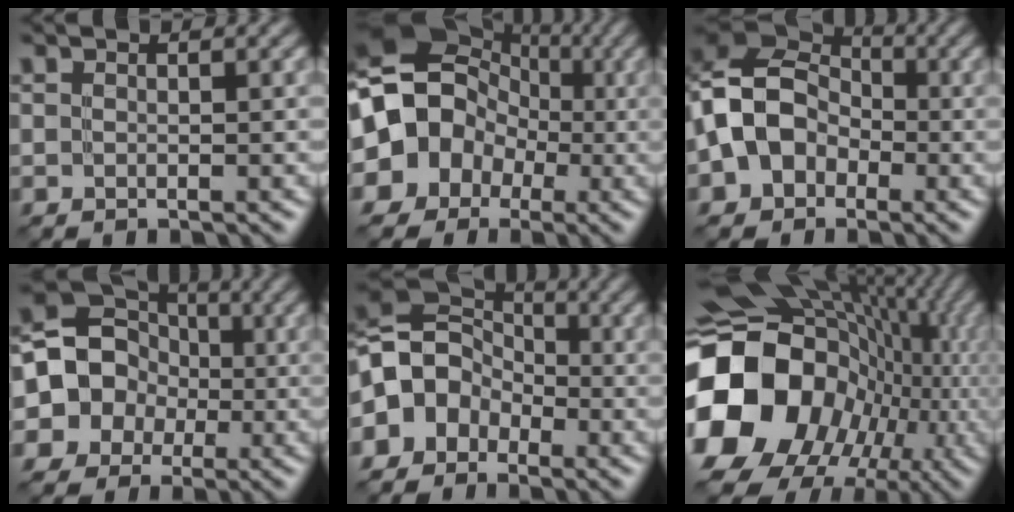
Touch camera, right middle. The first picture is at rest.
{"total": 13.4, "force": [-0.9, 11.6, 6.7], "torque": [-0.109, 0.017, -0.058]}
{"total": 9.1, "force": [-1.8, 7.7, 4.5], "torque": [-0.081, 0.018, -0.067]}
{"total": 9.5, "force": [-1.2, 8.8, 3.5], "torque": [-0.061, 0.026, -0.045]}
{"total": 6.8, "force": [-2.0, 5.7, 3.0], "torque": [-0.041, 0.009, -0.064]}
{"total": 21.5, "force": [-3.1, 18.3, 10.8], "torque": [-0.229, -0.033, -0.081]}